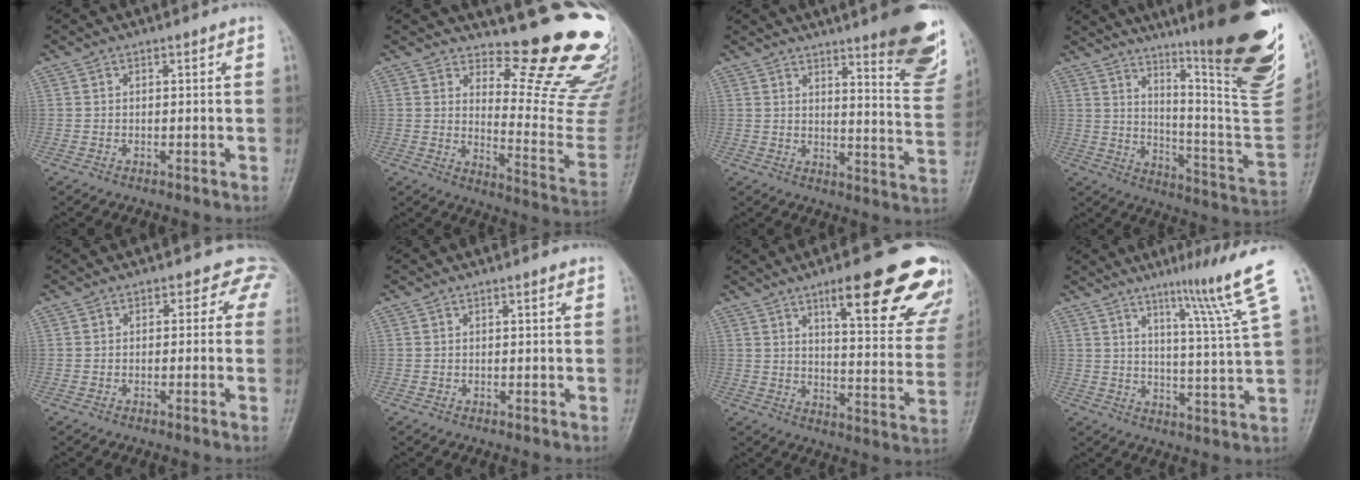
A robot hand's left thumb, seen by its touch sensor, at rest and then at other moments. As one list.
[{"total": 17.8, "force": [14.9, 3.5, 9.2], "torque": [-0.077, -0.179, 0.193]}, {"total": 16.8, "force": [11.2, 3.2, 12.2], "torque": [-0.118, -0.079, 0.143]}, {"total": 29.9, "force": [17.0, 4.6, 24.2], "torque": [-0.283, -0.086, 0.253]}, {"total": 3.6, "force": [1.9, 3.0, 0.6], "torque": [0.030, -0.004, -0.008]}, {"total": 1.3, "force": [0.9, 0.4, 0.8], "torque": [-0.011, -0.003, 0.010]}, {"total": 23.6, "force": [14.2, 6.1, 17.8], "torque": [-0.189, -0.055, 0.188]}, {"total": 12.0, "force": [7.3, -1.8, 9.3], "torque": [-0.132, -0.051, 0.111]}]